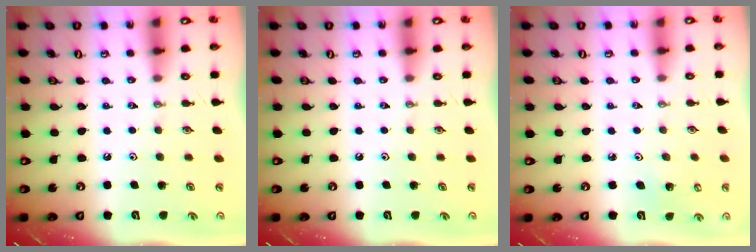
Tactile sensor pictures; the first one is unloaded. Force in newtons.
{"total": 0.0}
{"total": 2.9, "press": 2.9, "slide": 0.2}